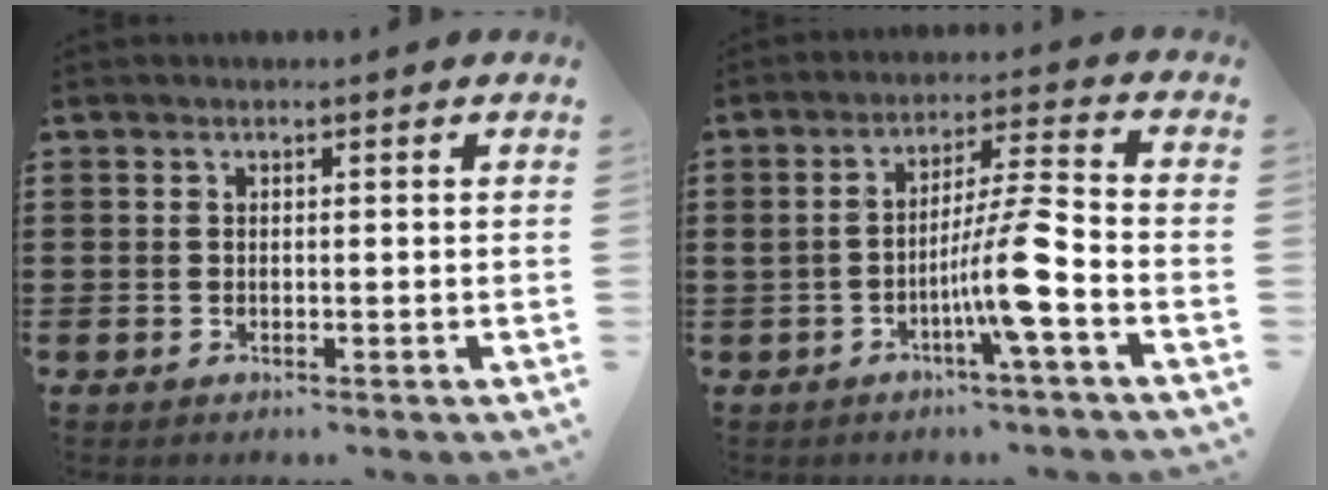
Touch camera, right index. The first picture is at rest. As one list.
[{"total": 9.0, "force": [-3.5, 0.1, 8.3], "torque": [-0.153, -0.003, -0.069]}]